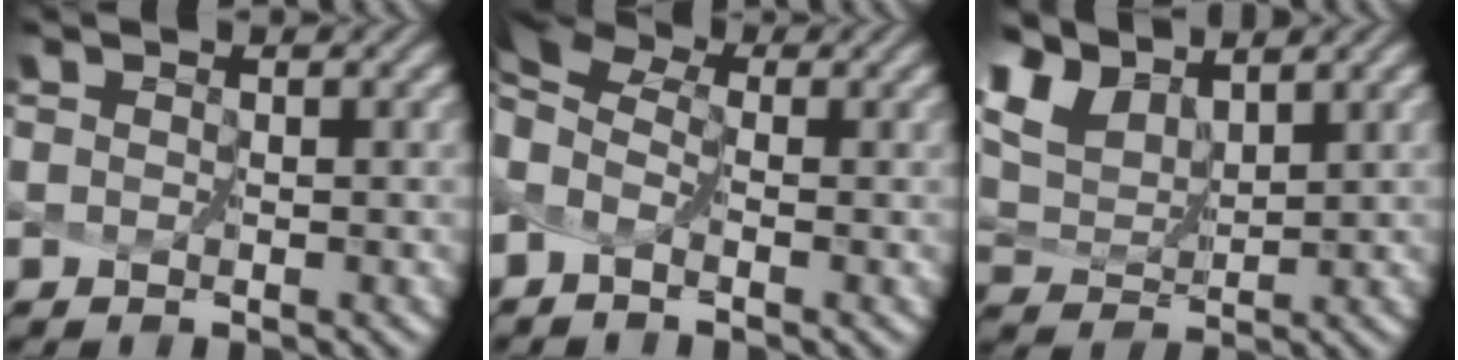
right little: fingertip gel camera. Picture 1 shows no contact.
{"total": 4.0, "force": [0.8, 2.5, 3.0], "torque": [-0.077, 0.014, 0.007]}
{"total": 5.7, "force": [4.8, 1.9, 2.4], "torque": [-0.080, 0.014, 0.099]}